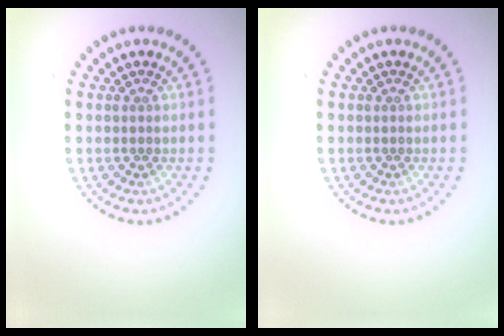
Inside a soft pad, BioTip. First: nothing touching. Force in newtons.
{"total": 0.0}